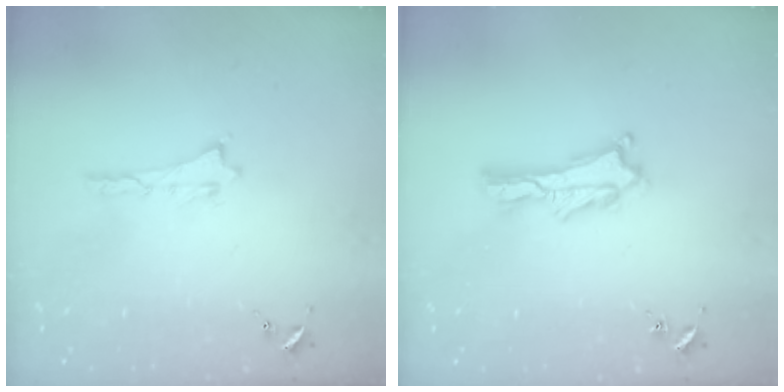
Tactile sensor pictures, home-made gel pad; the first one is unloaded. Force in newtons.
{"total": 2.1, "press": 2.1, "slide": 0.3}